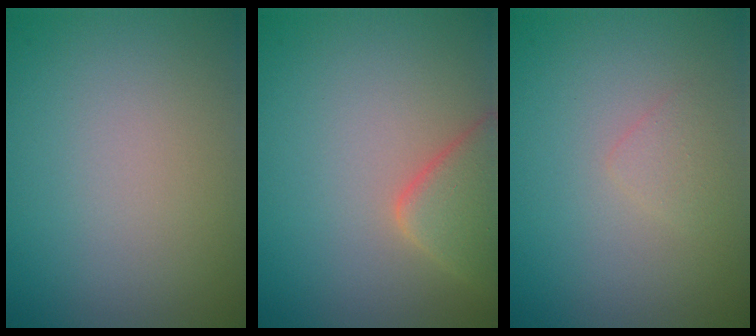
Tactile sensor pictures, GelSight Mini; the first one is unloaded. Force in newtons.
{"total": 4.1, "press": 4.1, "slide": 0.2}
{"total": 1.1, "press": 1.1, "slide": 0.1}